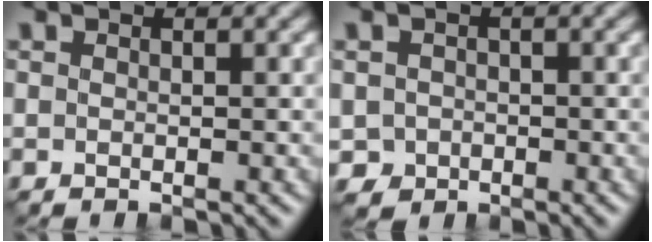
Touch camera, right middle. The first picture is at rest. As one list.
[{"total": 2.2, "force": [-0.8, 1.9, 0.8], "torque": [-0.020, -0.003, -0.015]}]